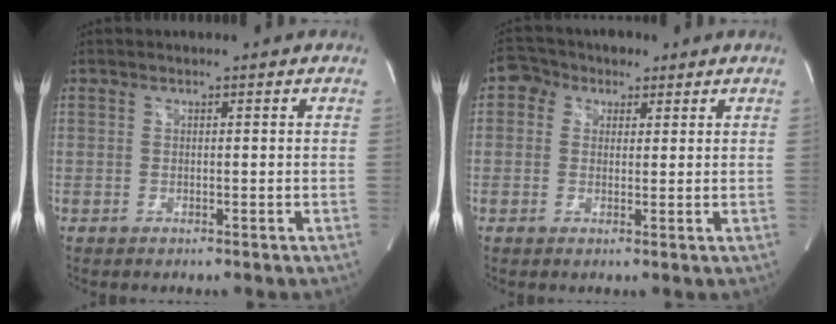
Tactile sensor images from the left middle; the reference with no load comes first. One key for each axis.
{"total": 4.3, "fx": 1.9, "fy": 3.7, "fz": 1.2, "tx": -0.022, "ty": 0.023, "tz": 0.031}